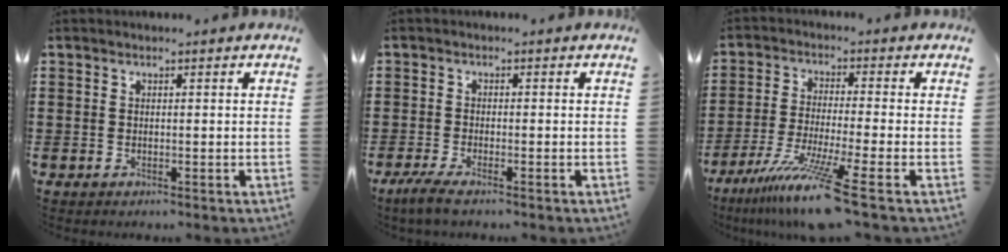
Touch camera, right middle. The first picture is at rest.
{"total": 2.1, "force": [-1.6, 0.1, 1.4], "torque": [-0.037, -0.004, -0.034]}
{"total": 10.3, "force": [-7.2, -0.8, 7.4], "torque": [-0.147, -0.018, -0.143]}